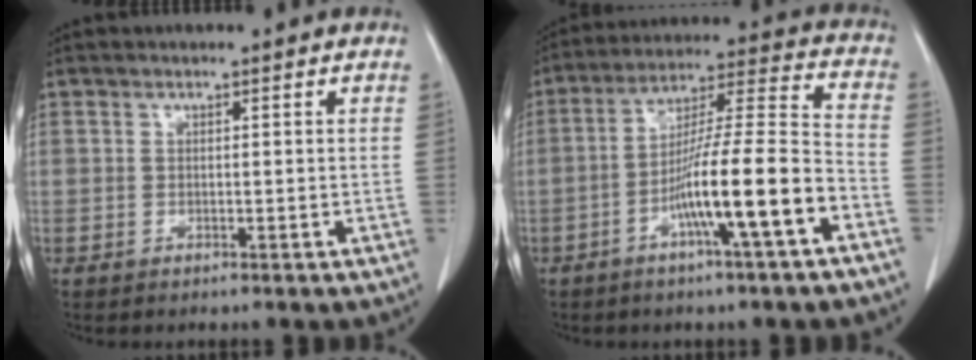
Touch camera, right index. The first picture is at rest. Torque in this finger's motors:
{"motor_torque": [1.59, -0.54, 0.98, 0.21]}